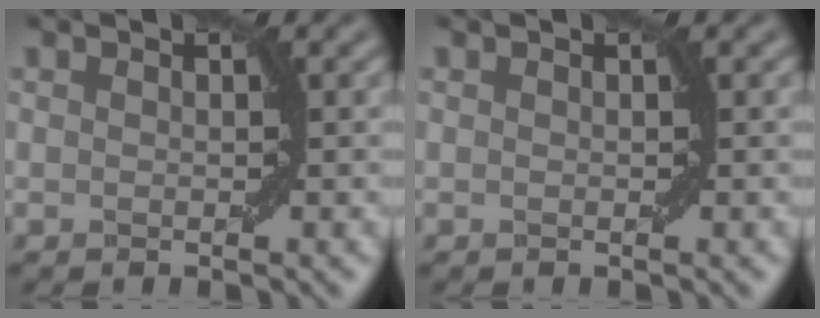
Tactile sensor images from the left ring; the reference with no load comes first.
{"total": 0.0}